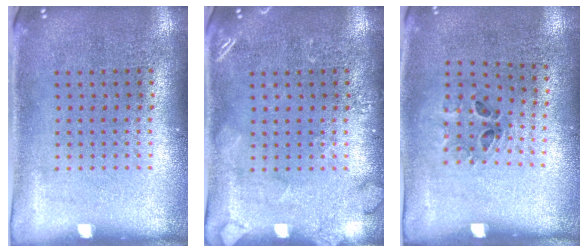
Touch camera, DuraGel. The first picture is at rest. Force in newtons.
{"total": 2.0, "press": 2.0, "slide": 0.4}
{"total": 1.2, "press": 0.6, "slide": 1.0}